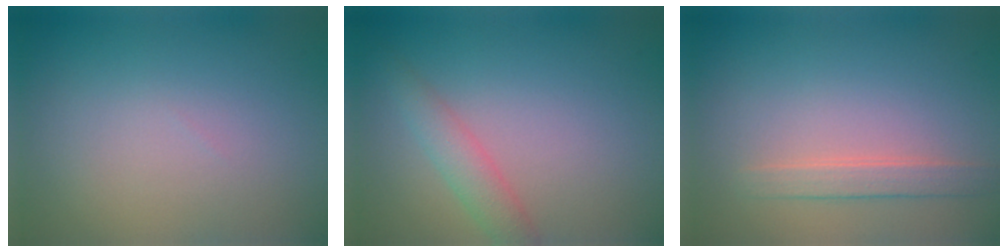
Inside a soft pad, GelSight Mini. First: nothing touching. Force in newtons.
{"total": 2.3, "press": 2.3, "slide": 0.0}
{"total": 1.9, "press": 1.9, "slide": 0.3}